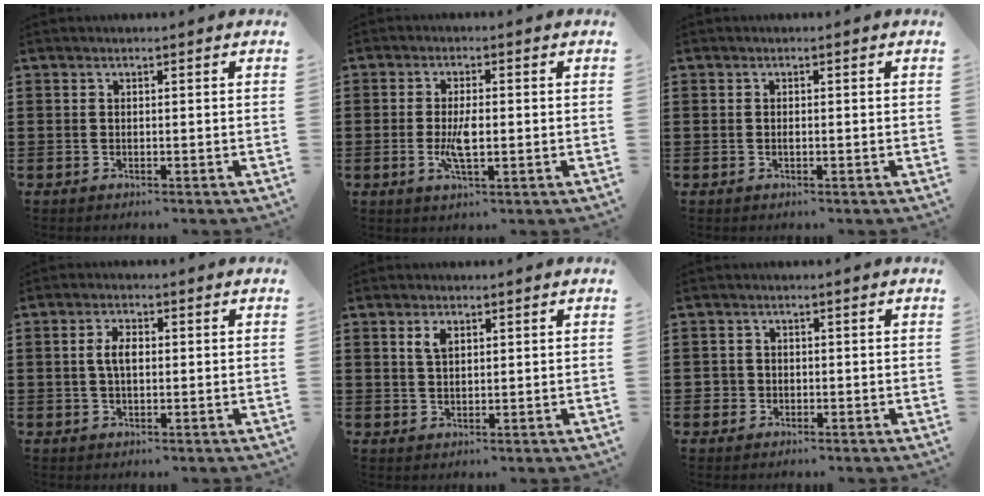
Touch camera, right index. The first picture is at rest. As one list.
[{"total": 4.6, "force": [-0.6, 1.4, 4.4], "torque": [-0.096, -0.006, -0.018]}, {"total": 0.6, "force": [-0.1, 0.2, 0.5], "torque": [-0.013, -0.003, -0.001]}, {"total": 3.4, "force": [0.3, 1.6, 2.9], "torque": [-0.066, 0.004, 0.000]}, {"total": 2.4, "force": [1.2, 1.2, 1.6], "torque": [-0.037, 0.005, 0.021]}, {"total": 1.7, "force": [-0.5, 1.6, 0.2], "torque": [-0.010, 0.004, -0.013]}]